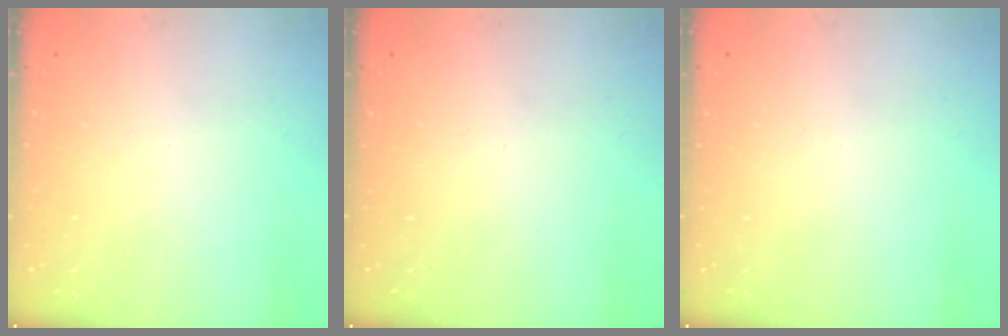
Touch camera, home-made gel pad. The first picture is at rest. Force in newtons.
{"total": 0.0}
{"total": 0.0}